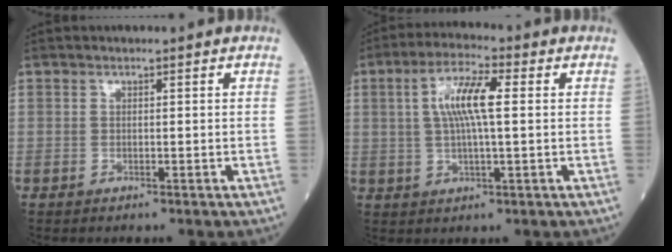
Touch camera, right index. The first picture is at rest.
{"total": 7.8, "force": [1.5, 1.2, 7.6], "torque": [-0.152, 0.010, 0.026]}